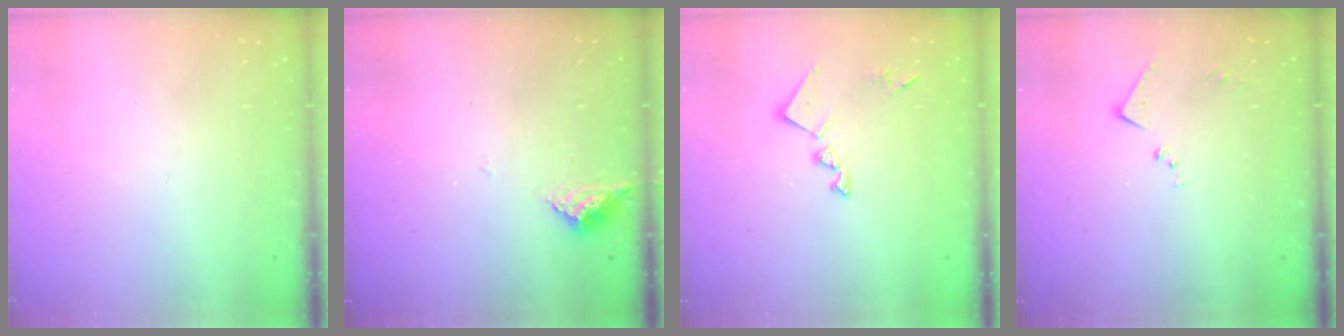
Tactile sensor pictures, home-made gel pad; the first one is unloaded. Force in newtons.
{"total": 3.8, "press": 3.8, "slide": 0.6}
{"total": 11.7, "press": 11.6, "slide": 0.3}
{"total": 6.2, "press": 6.1, "slide": 0.7}